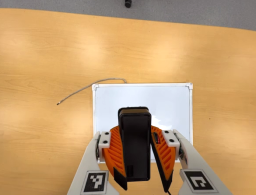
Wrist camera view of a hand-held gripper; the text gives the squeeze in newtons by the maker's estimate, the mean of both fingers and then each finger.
{"total": 10.8, "left": 10.1, "right": 11.6}